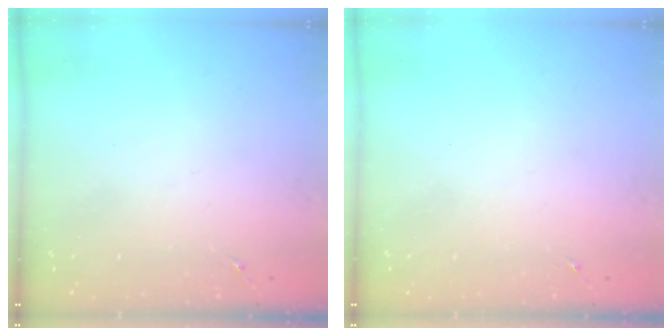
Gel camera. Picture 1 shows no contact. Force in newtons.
{"total": 0.0}